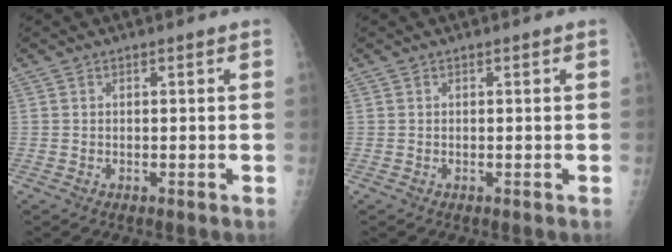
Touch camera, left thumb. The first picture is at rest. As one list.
[{"total": 0.0}]